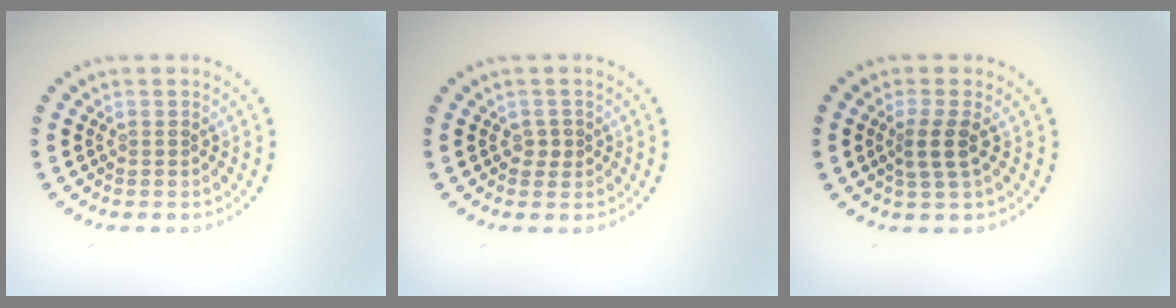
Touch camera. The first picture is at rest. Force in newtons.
{"total": 1.1, "press": 1.0, "slide": 0.5}
{"total": 2.2, "press": 1.7, "slide": 1.3}